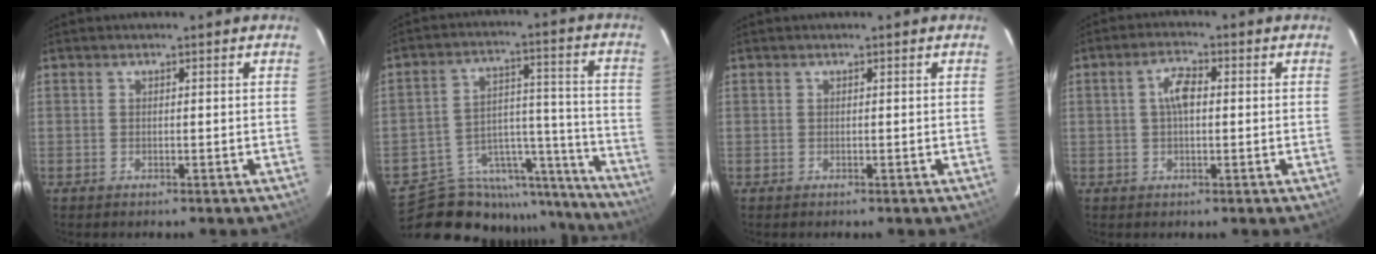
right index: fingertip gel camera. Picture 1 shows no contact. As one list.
[{"total": 24.5, "force": [-21.4, 9.9, 6.5], "torque": [-0.121, 0.054, -0.291]}, {"total": 0.0}, {"total": 4.2, "force": [0.4, 1.9, 3.7], "torque": [-0.072, 0.013, 0.007]}]